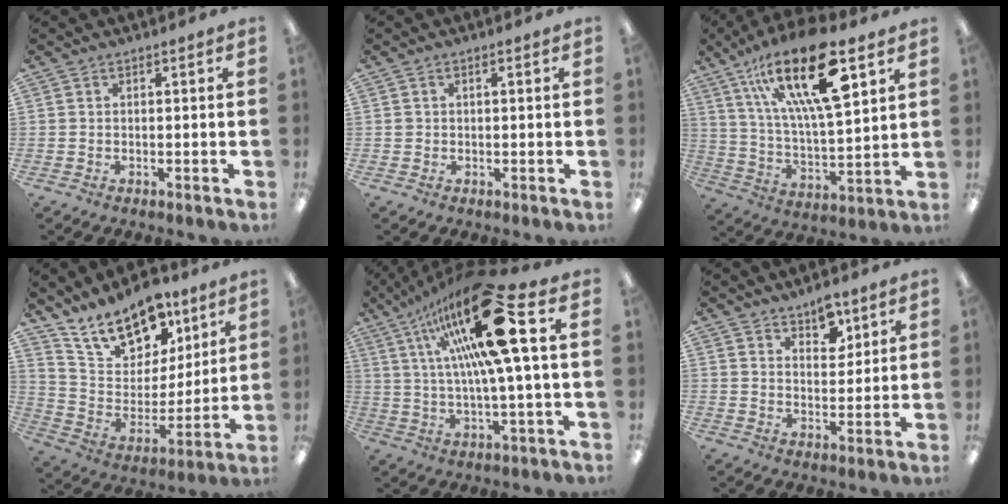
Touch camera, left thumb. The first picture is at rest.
{"total": 0.9, "force": [0.1, 0.8, 0.5], "torque": [-0.009, 0.006, -0.001]}
{"total": 23.3, "force": [12.7, 7.9, 17.9], "torque": [-0.316, -0.058, 0.205]}
{"total": 15.9, "force": [12.3, 8.1, 6.0], "torque": [-0.111, -0.077, 0.227]}
{"total": 24.0, "force": [8.9, 4.6, 21.8], "torque": [-0.388, -0.040, 0.127]}
{"total": 6.3, "force": [4.8, 3.2, 2.4], "torque": [-0.021, -0.028, 0.082]}